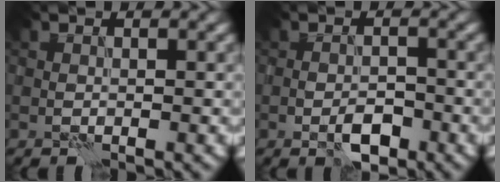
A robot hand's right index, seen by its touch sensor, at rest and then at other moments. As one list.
[{"total": 2.7, "force": [-1.5, 1.2, 1.9], "torque": [-0.028, 0.002, -0.023]}]